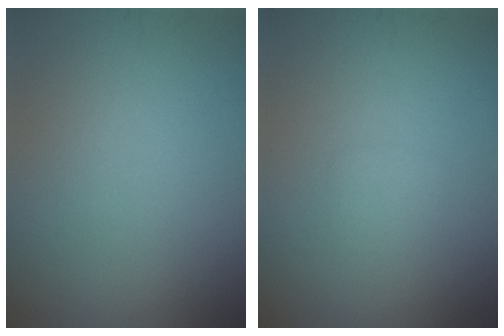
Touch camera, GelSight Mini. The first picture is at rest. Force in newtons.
{"total": 0.9, "press": 0.9, "slide": 0.1}